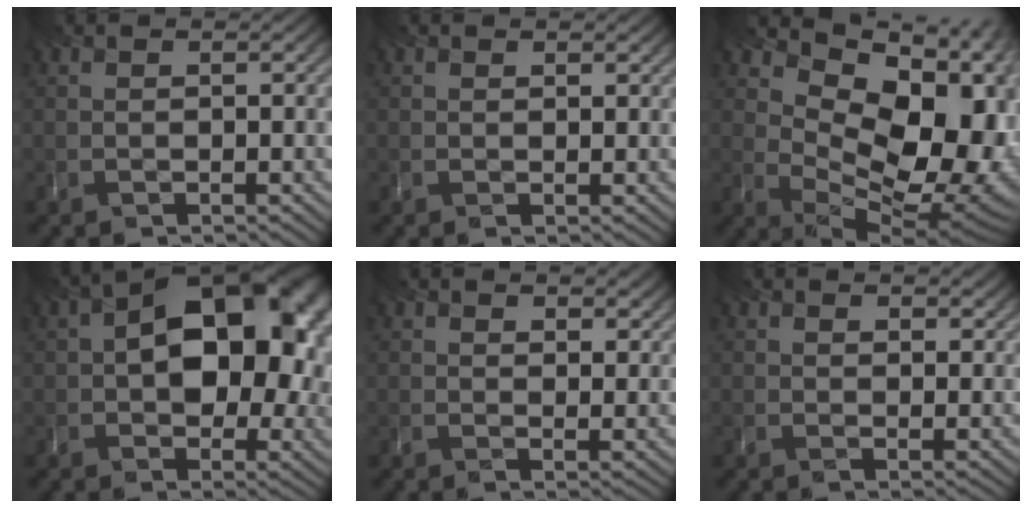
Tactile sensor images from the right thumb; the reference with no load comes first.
{"total": 1.1, "force": [1.0, 0.5, 0.3], "torque": [-0.007, -0.006, 0.016]}
{"total": 16.6, "force": [4.1, 10.2, 12.5], "torque": [-0.176, -0.010, 0.089]}
{"total": 15.9, "force": [2.0, 10.6, 11.7], "torque": [-0.129, 0.000, 0.034]}
{"total": 3.8, "force": [2.7, 1.7, 2.2], "torque": [-0.038, -0.005, 0.050]}
{"total": 2.9, "force": [2.1, 1.4, 1.5], "torque": [-0.029, -0.005, 0.041]}